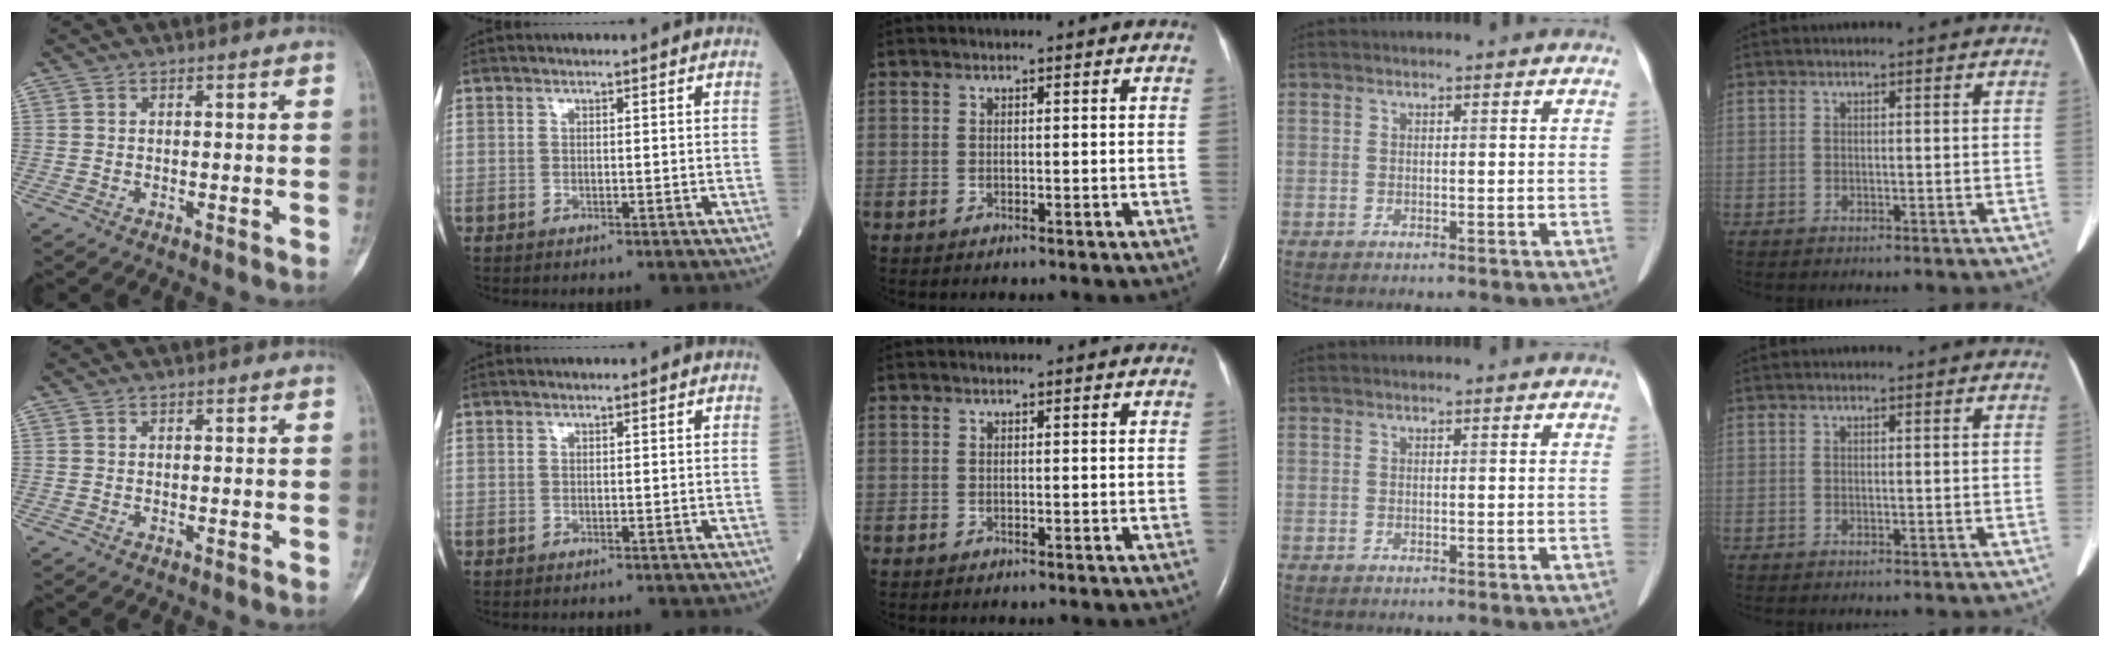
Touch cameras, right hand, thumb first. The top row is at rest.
{}